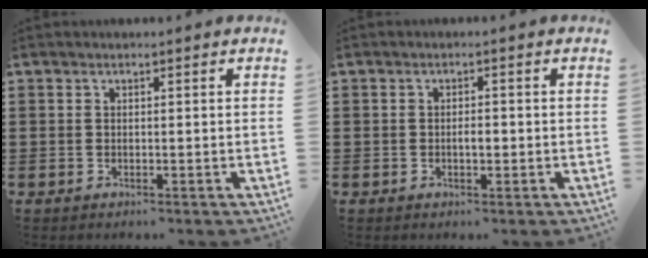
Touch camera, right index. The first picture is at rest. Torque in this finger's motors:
{"motor_torque": [0.37, -0.30, 0.03, 0.04]}